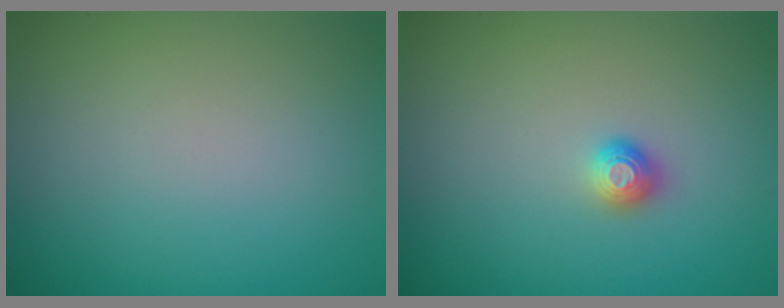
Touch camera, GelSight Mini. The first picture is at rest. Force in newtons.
{"total": 1.1, "press": 1.0, "slide": 0.4}